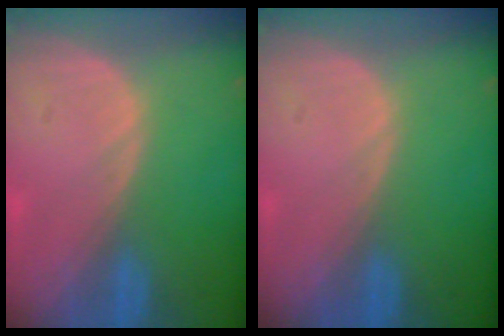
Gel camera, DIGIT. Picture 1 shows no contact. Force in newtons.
{"total": 0.0}